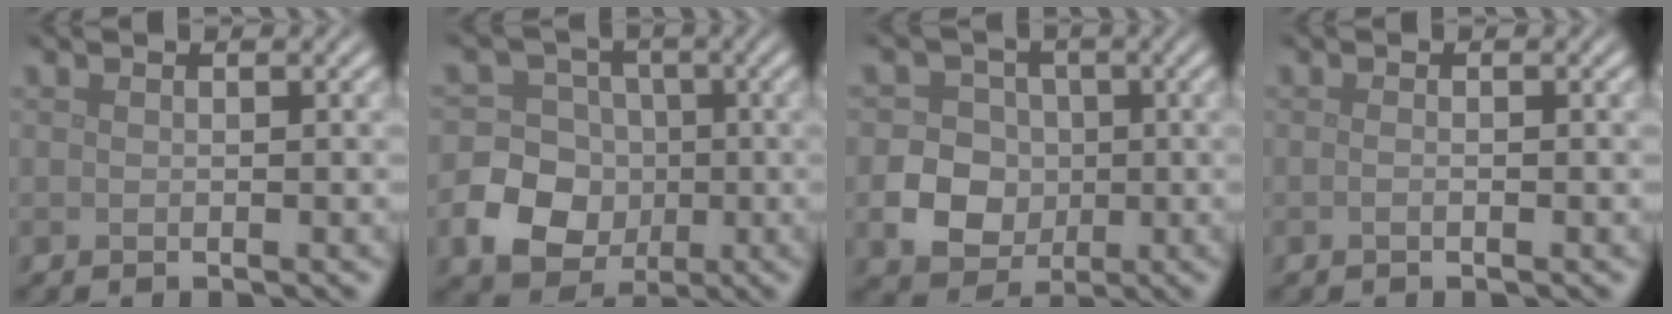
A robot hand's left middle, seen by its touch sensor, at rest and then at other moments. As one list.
[{"total": 9.6, "force": [-2.3, 8.8, 3.0], "torque": [-0.062, -0.007, -0.060]}, {"total": 6.5, "force": [-1.2, 6.0, 2.3], "torque": [-0.033, 0.003, -0.039]}, {"total": 0.5, "force": [-0.2, 0.2, 0.4], "torque": [-0.009, -0.002, -0.005]}]